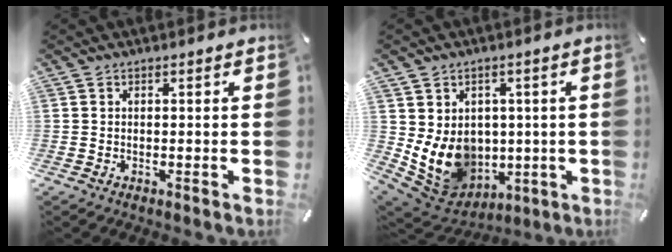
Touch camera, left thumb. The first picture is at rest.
{"total": 11.4, "force": [0.4, 10.3, 4.8], "torque": [-0.119, -0.023, 0.019]}